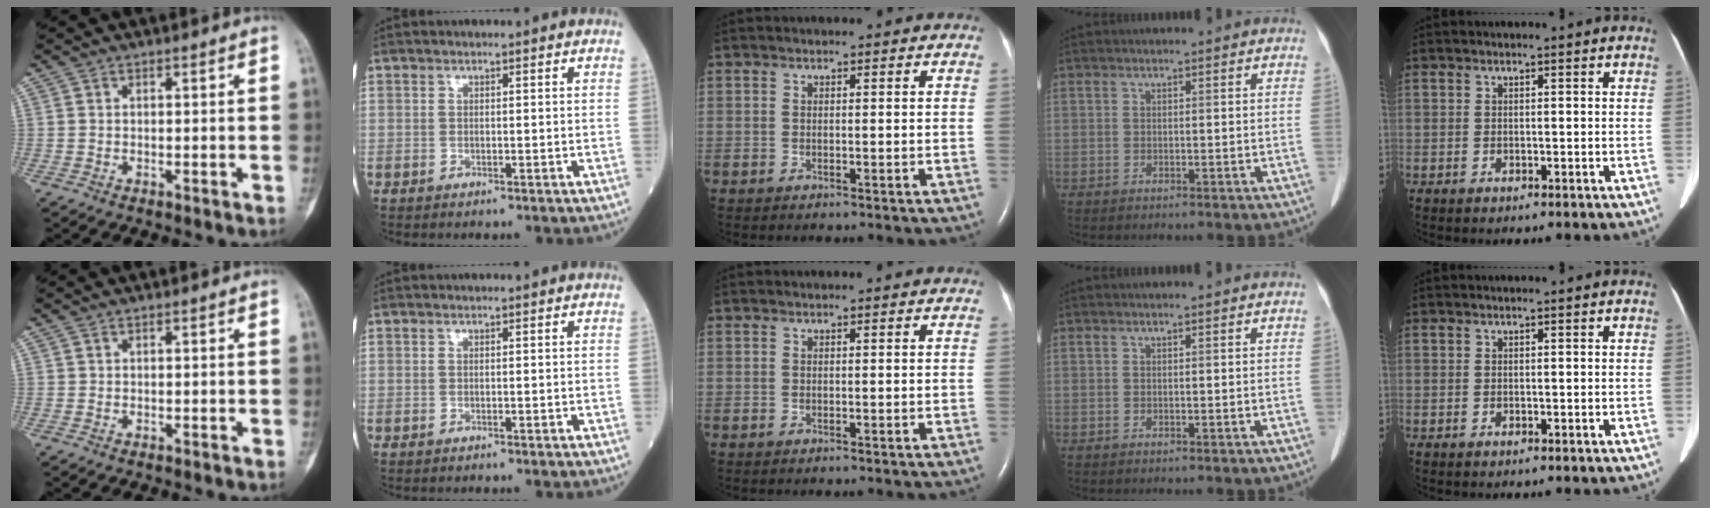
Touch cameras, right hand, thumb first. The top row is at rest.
{}